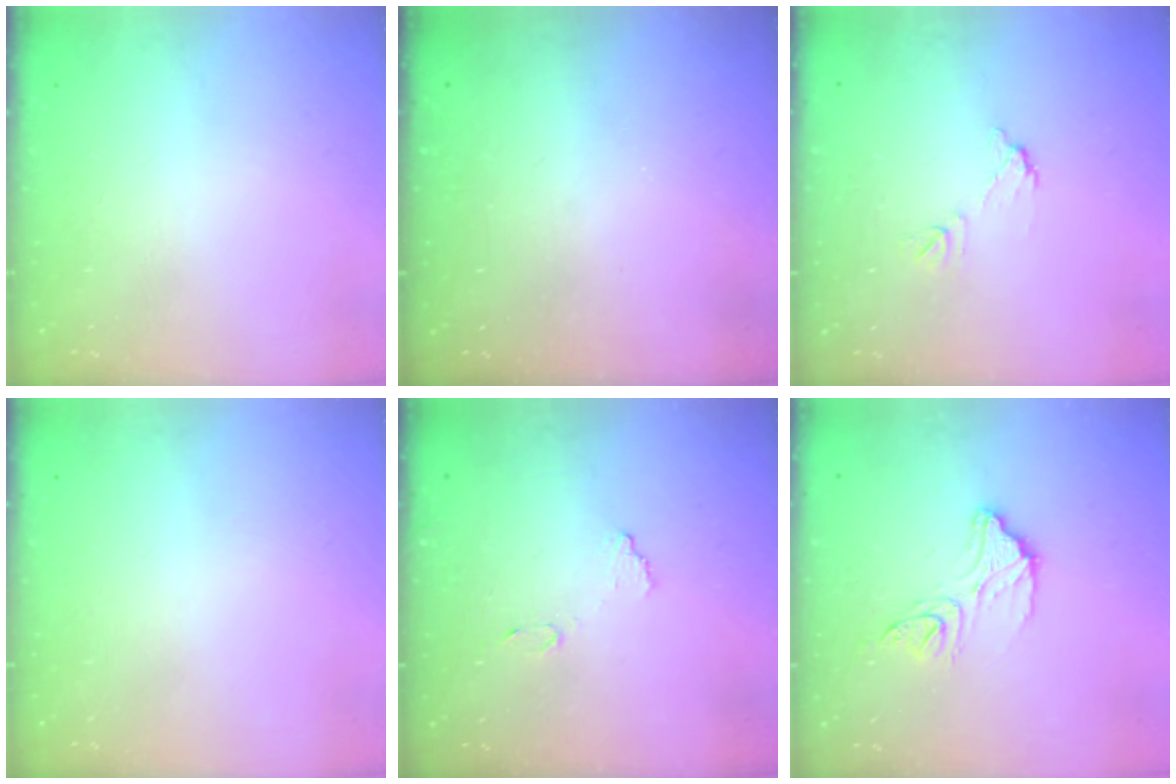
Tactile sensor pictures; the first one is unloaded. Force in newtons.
{"total": 3.0, "press": 3.0, "slide": 0.2}
{"total": 5.9, "press": 5.9, "slide": 0.3}
{"total": 0.0}
{"total": 8.3, "press": 8.3, "slide": 0.4}
{"total": 13.5, "press": 13.5, "slide": 1.1}